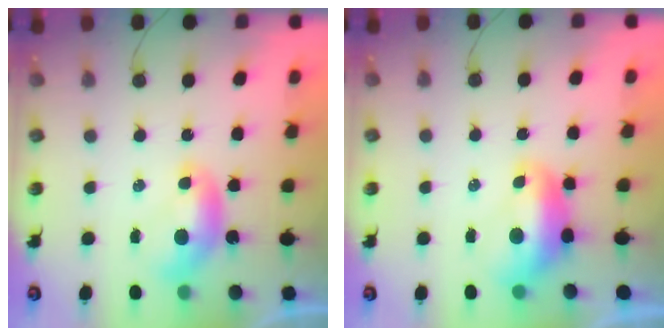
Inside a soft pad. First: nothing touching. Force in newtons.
{"total": 2.2, "press": 2.0, "slide": 0.9}